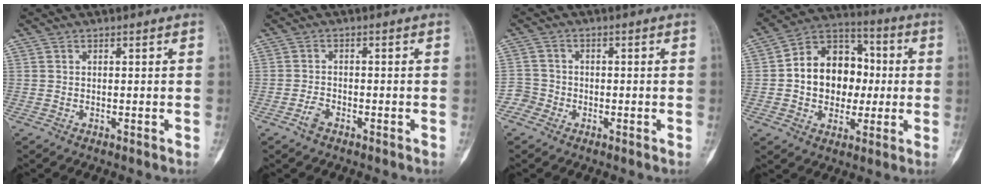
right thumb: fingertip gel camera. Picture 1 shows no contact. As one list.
[{"total": 2.2, "force": [-1.4, 1.1, 1.2], "torque": [-0.027, 0.008, -0.028]}, {"total": 2.9, "force": [-1.5, 2.4, -0.3], "torque": [0.021, 0.010, -0.039]}, {"total": 16.0, "force": [0.1, 12.4, 10.2], "torque": [-0.111, 0.029, -0.002]}]